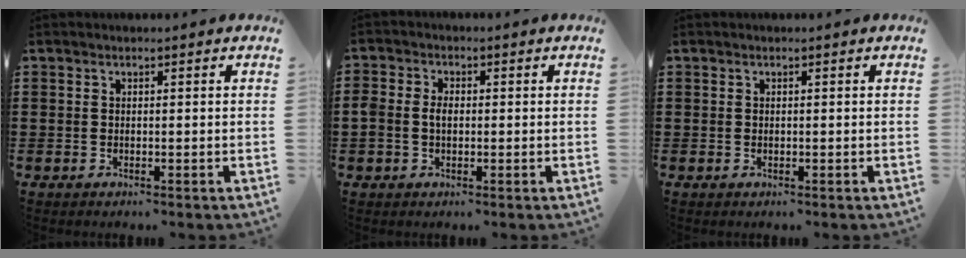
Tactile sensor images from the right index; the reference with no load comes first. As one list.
[{"total": 2.6, "force": [-0.2, 2.0, 1.7], "torque": [-0.044, 0.005, -0.008]}, {"total": 0.0}]